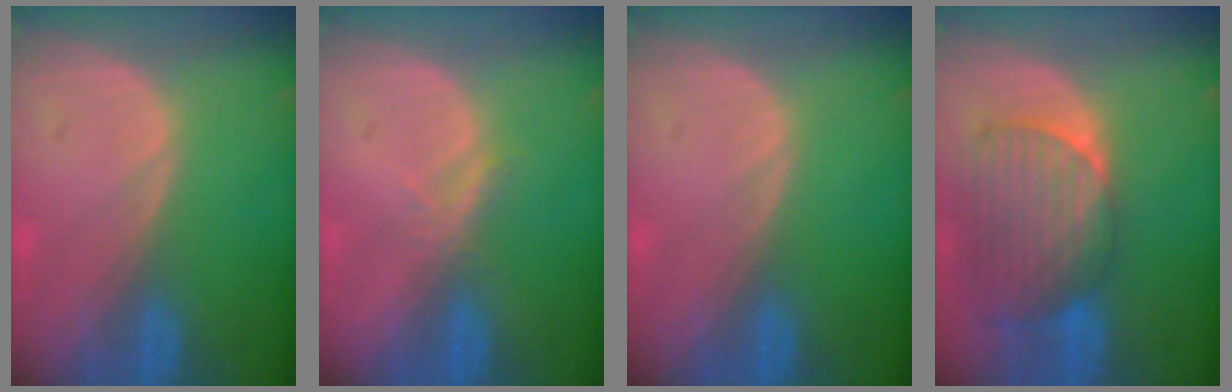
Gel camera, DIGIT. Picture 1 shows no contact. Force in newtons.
{"total": 1.8, "press": 1.6, "slide": 0.7}
{"total": 0.0}
{"total": 9.3, "press": 8.3, "slide": 4.2}